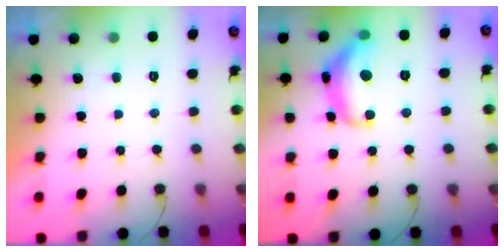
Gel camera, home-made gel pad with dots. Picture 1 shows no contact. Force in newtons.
{"total": 14.9, "press": 14.8, "slide": 0.9}